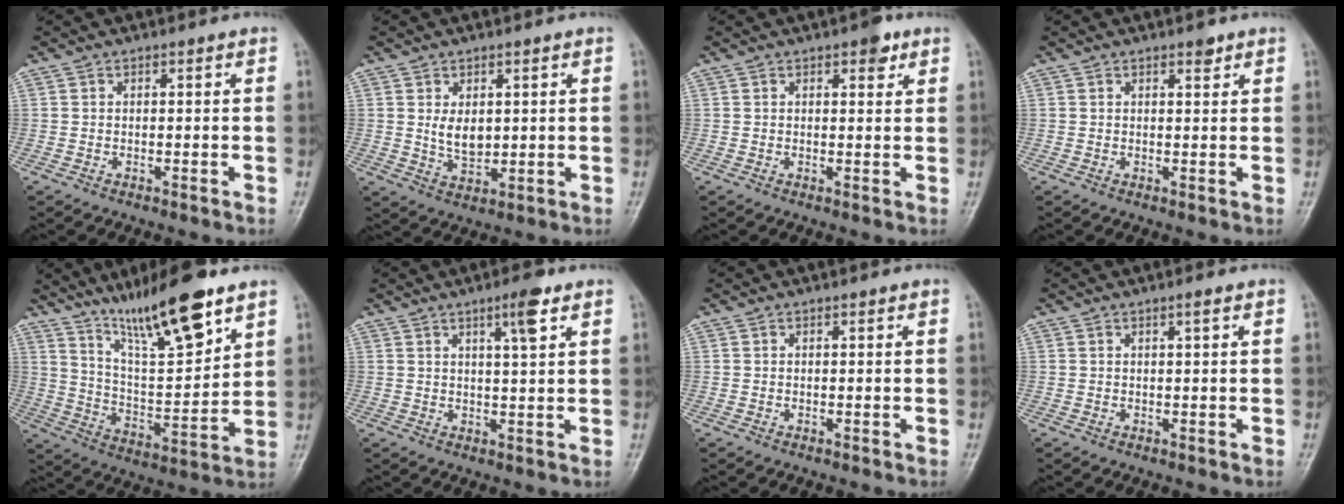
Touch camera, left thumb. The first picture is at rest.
{"total": 4.9, "force": [1.1, 3.0, 3.7], "torque": [-0.050, -0.015, 0.028]}
{"total": 3.1, "force": [1.8, 1.4, 2.1], "torque": [-0.015, -0.005, 0.021]}
{"total": 1.6, "force": [1.2, 0.7, 0.9], "torque": [-0.006, -0.006, 0.015]}
{"total": 17.6, "force": [11.9, 3.7, 12.4], "torque": [-0.188, -0.063, 0.216]}
{"total": 5.0, "force": [2.8, 0.7, 4.0], "torque": [-0.061, -0.013, 0.044]}
{"total": 0.0}
{"total": 0.9, "force": [0.5, 0.0, 0.8], "torque": [-0.012, -0.001, 0.008]}